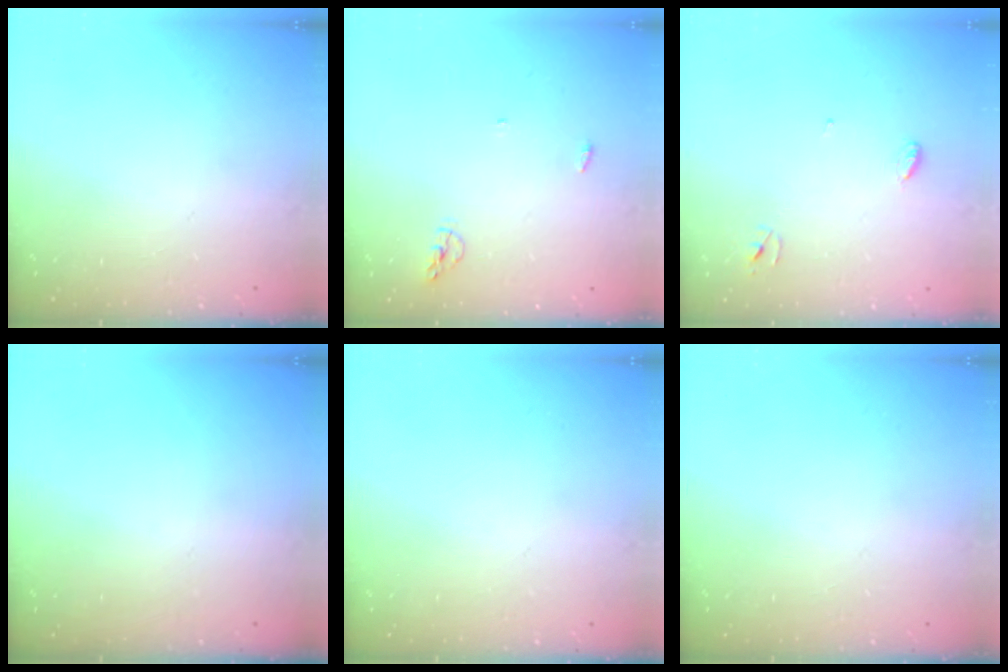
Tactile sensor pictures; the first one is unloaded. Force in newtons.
{"total": 4.3, "press": 4.1, "slide": 1.0}
{"total": 3.3, "press": 3.3, "slide": 0.3}
{"total": 0.0}
{"total": 0.0}
{"total": 0.0}